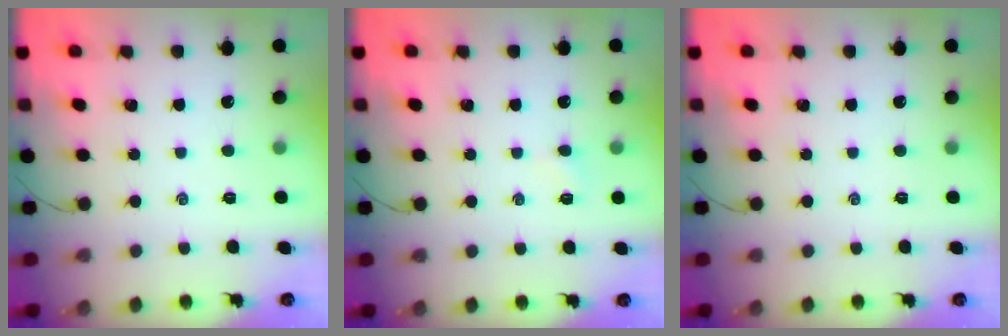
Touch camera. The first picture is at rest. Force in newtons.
{"total": 1.6, "press": 1.5, "slide": 0.5}
{"total": 0.0}